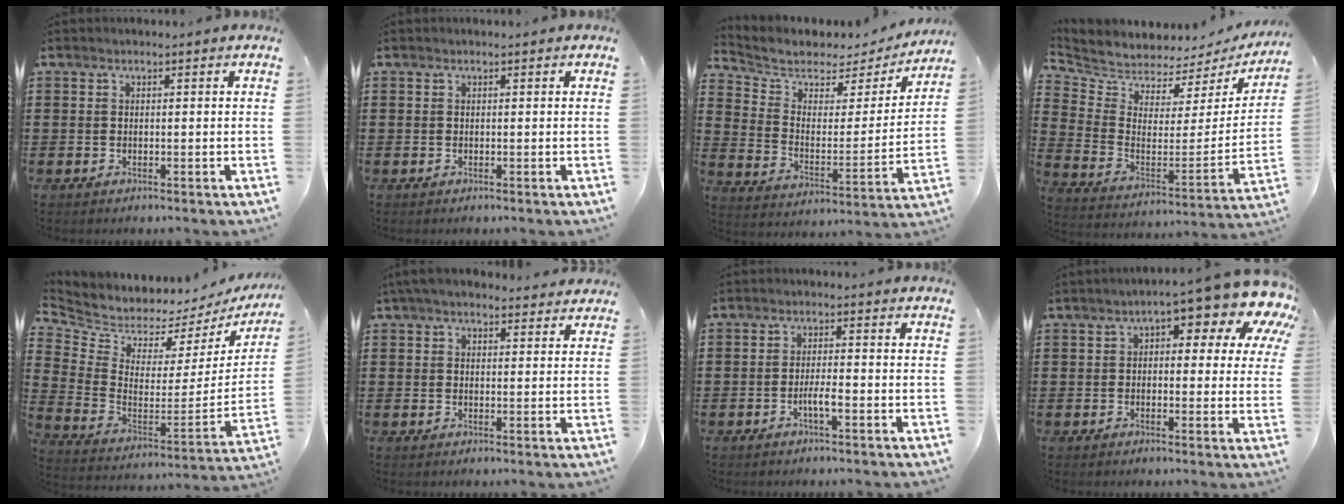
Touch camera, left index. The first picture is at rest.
{"total": 0.0}
{"total": 5.0, "force": [4.3, 2.4, 1.1], "torque": [-0.055, -0.029, 0.068]}
{"total": 4.8, "force": [4.6, 1.2, -0.2], "torque": [-0.033, -0.052, 0.078]}
{"total": 4.3, "force": [4.2, 0.7, -0.2], "torque": [-0.031, -0.059, 0.069]}
{"total": 4.2, "force": [3.8, 1.1, 1.6], "torque": [-0.042, -0.003, 0.071]}
{"total": 2.9, "force": [-1.3, 0.5, 2.5], "torque": [-0.045, 0.003, -0.024]}
{"total": 8.7, "force": [5.8, 2.9, 5.9], "torque": [-0.076, -0.052, 0.087]}